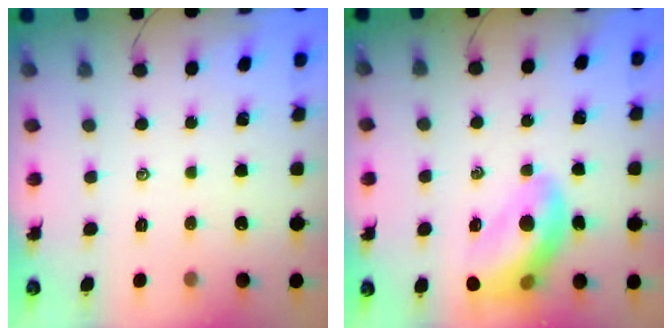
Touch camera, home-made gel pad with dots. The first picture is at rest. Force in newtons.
{"total": 14.2, "press": 13.7, "slide": 3.8}